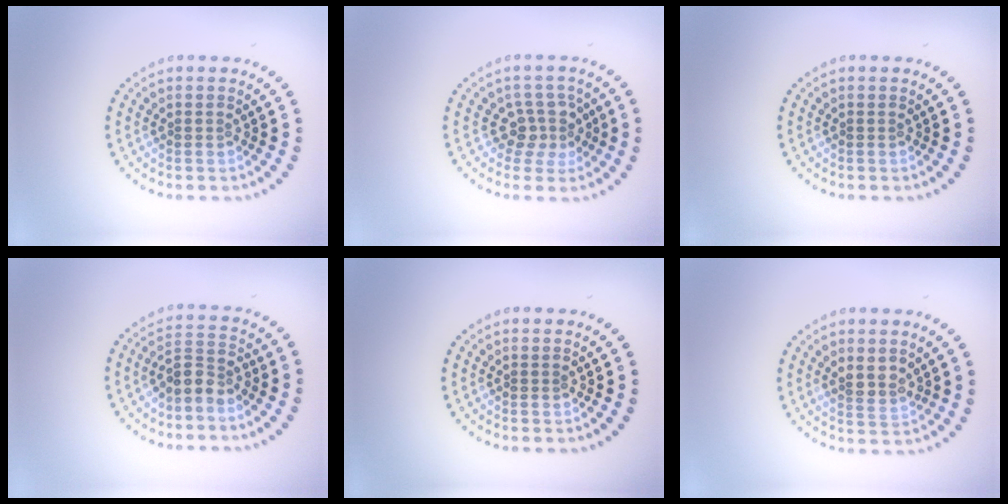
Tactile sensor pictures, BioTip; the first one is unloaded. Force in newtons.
{"total": 2.7, "press": 2.2, "slide": 1.6}
{"total": 0.0}
{"total": 2.4, "press": 2.0, "slide": 1.4}
{"total": 0.0}
{"total": 2.2, "press": 1.9, "slide": 1.1}